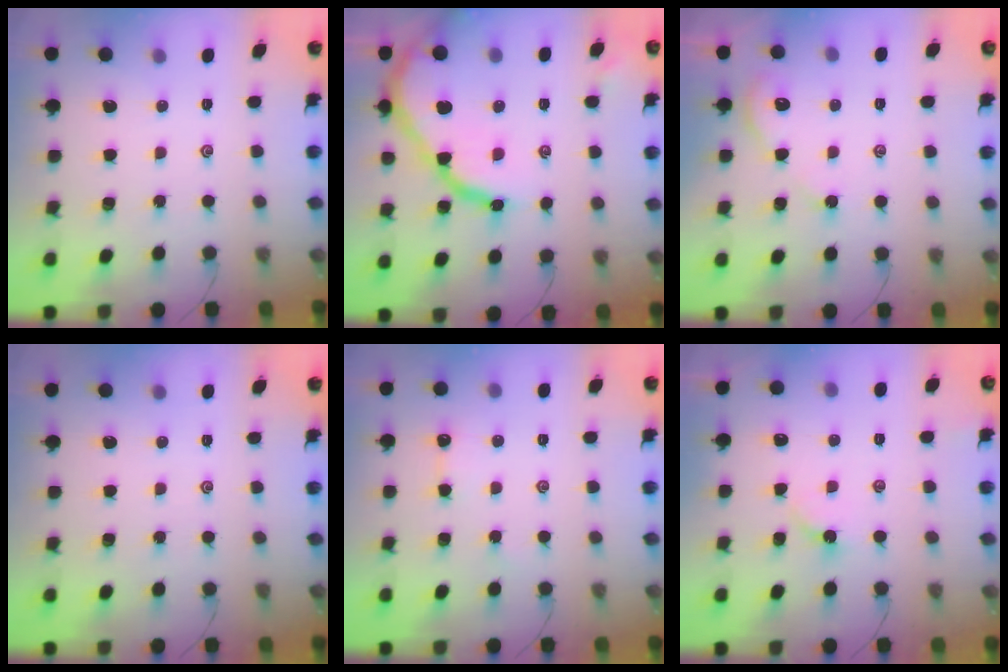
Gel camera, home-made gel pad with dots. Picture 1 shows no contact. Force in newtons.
{"total": 15.7, "press": 15.6, "slide": 2.0}
{"total": 2.9, "press": 2.9, "slide": 0.4}
{"total": 0.0}
{"total": 3.0, "press": 3.0, "slide": 0.4}
{"total": 2.7, "press": 2.7, "slide": 0.4}